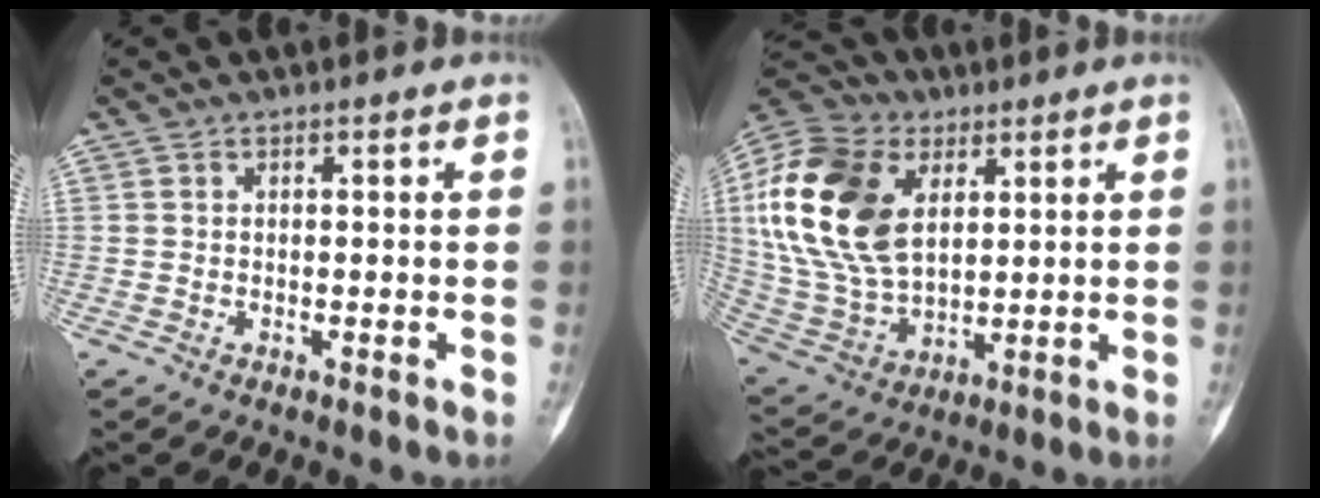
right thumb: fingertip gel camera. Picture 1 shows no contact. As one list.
[{"total": 21.5, "force": [6.0, 13.6, 15.5], "torque": [-0.310, -0.014, 0.112]}]